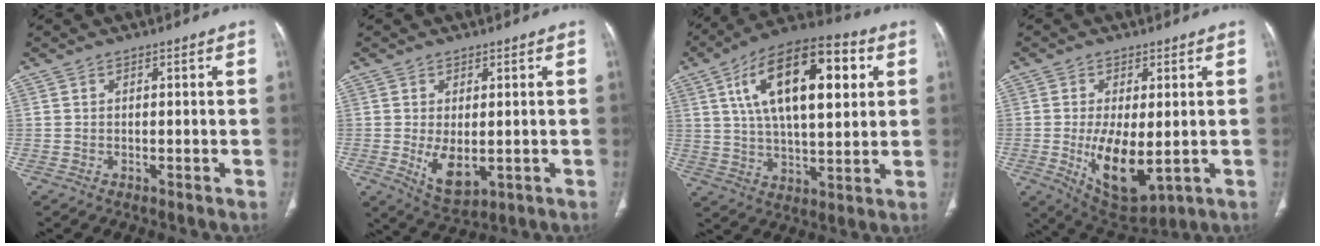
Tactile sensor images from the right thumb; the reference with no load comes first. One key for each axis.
{"total": 6.4, "fx": -0.9, "fy": 3.4, "fz": 5.3, "tx": -0.088, "ty": -0.018, "tz": 0.001}
{"total": 21.8, "fx": 6.7, "fy": 9.5, "fz": 18.5, "tx": -0.289, "ty": 0.002, "tz": 0.104}
{"total": 11.3, "fx": -1.8, "fy": 5.1, "fz": 10.0, "tx": -0.163, "ty": -0.027, "tz": -0.012}